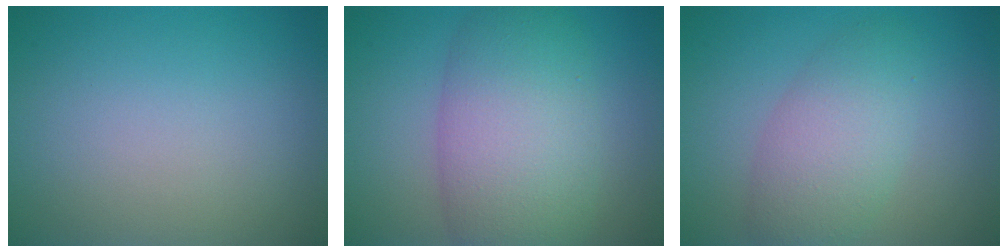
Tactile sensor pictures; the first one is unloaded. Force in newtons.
{"total": 8.9, "press": 8.9, "slide": 0.3}
{"total": 4.7, "press": 4.7, "slide": 0.1}